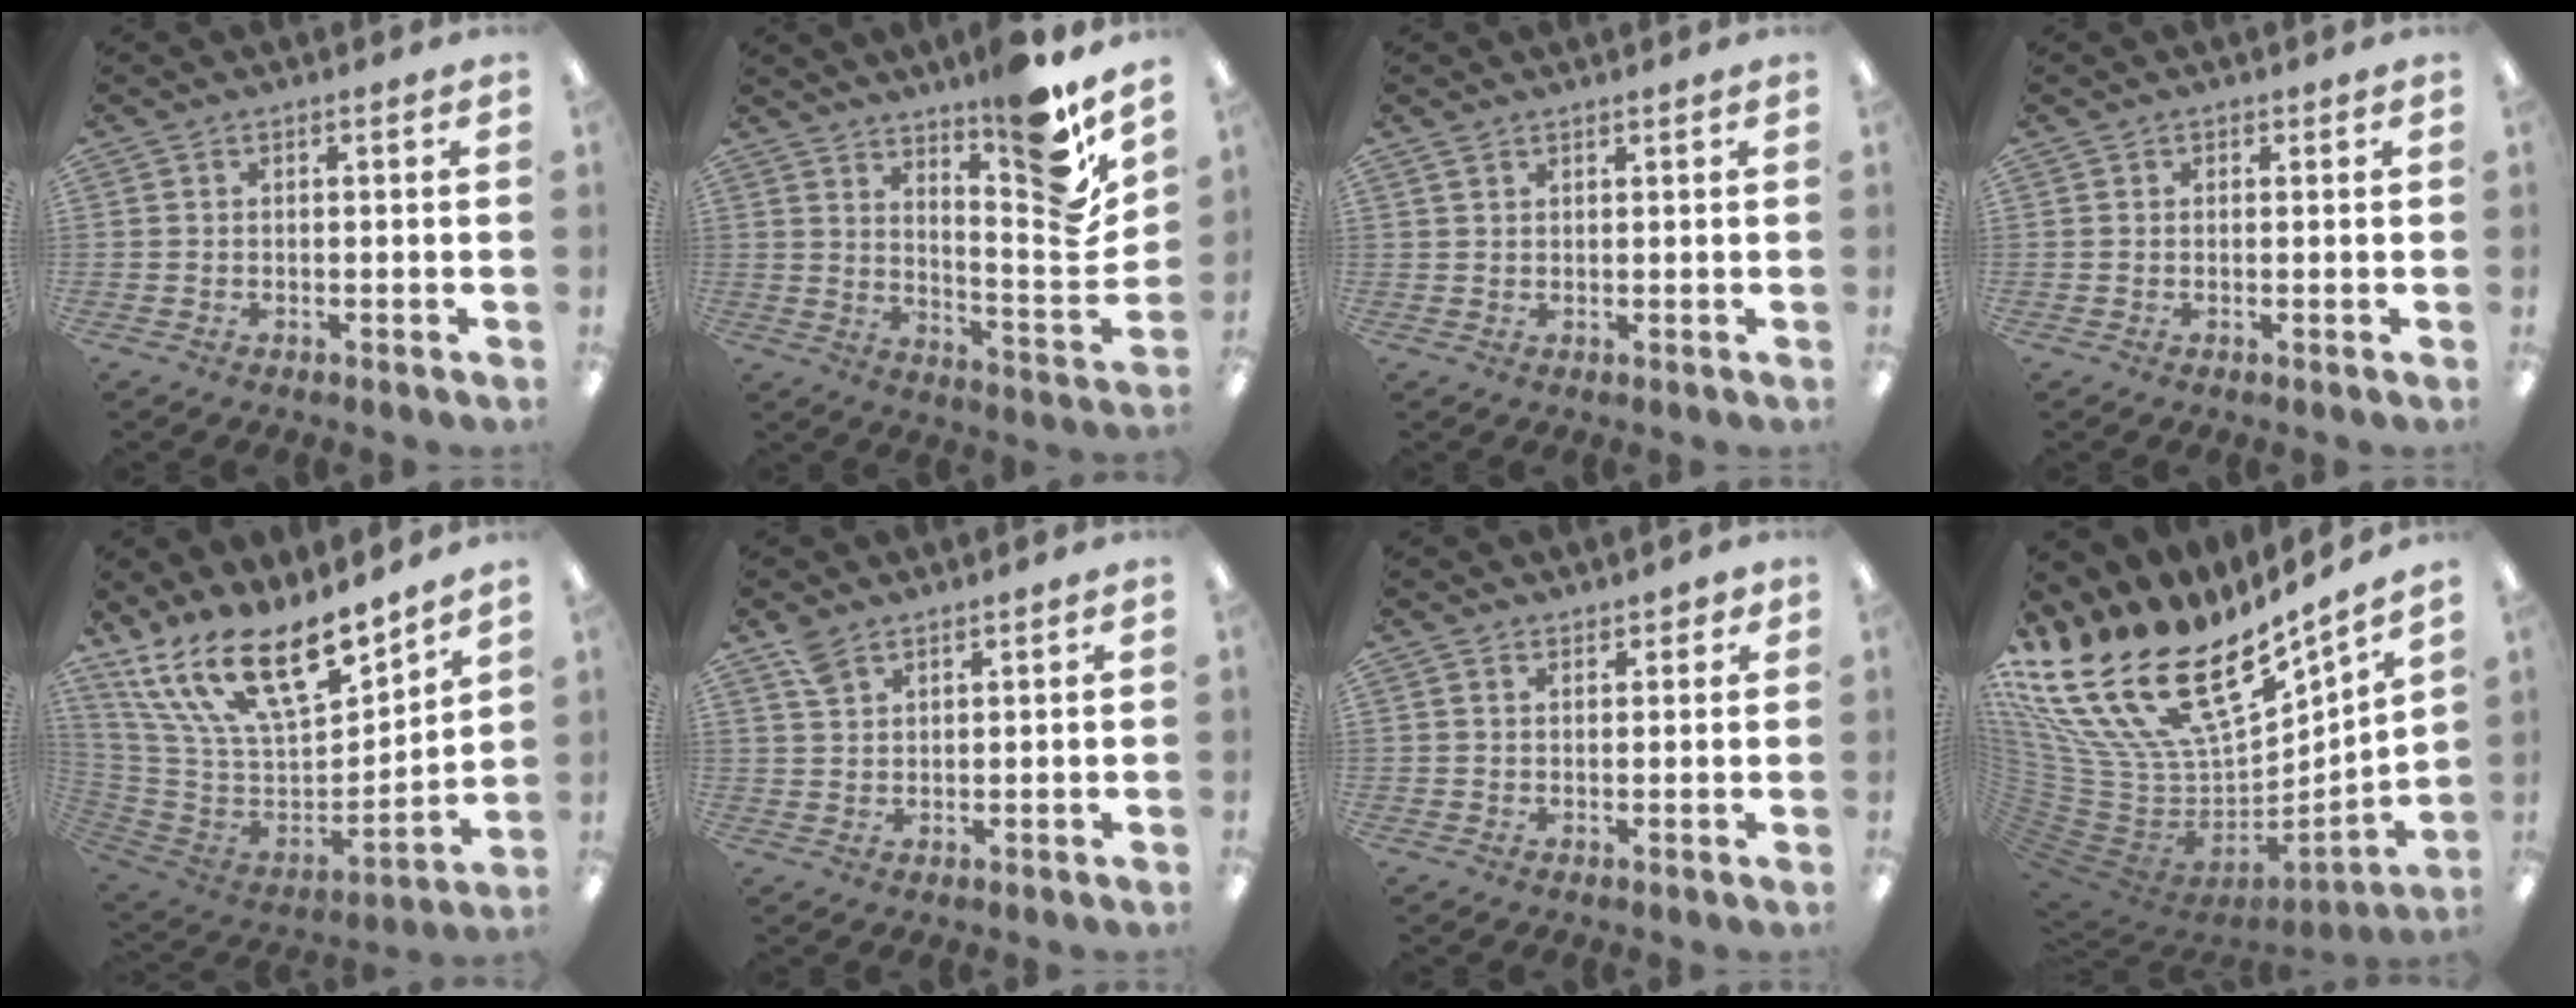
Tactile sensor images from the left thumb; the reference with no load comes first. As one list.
[{"total": 15.1, "force": [11.1, 2.1, 10.1], "torque": [-0.127, -0.110, 0.172]}, {"total": 1.4, "force": [1.2, 0.5, 0.5], "torque": [-0.011, -0.002, 0.024]}, {"total": 0.5, "force": [0.4, 0.4, -0.1], "torque": [0.009, -0.002, 0.005]}, {"total": 23.2, "force": [15.4, 9.1, 14.9], "torque": [-0.284, -0.104, 0.277]}, {"total": 3.9, "force": [3.2, 1.7, 1.6], "torque": [-0.029, -0.012, 0.060]}, {"total": 2.1, "force": [1.9, 1.0, 0.3], "torque": [0.000, -0.006, 0.034]}, {"total": 29.6, "force": [14.0, 15.4, 21.0], "torque": [-0.376, -0.111, 0.297]}]